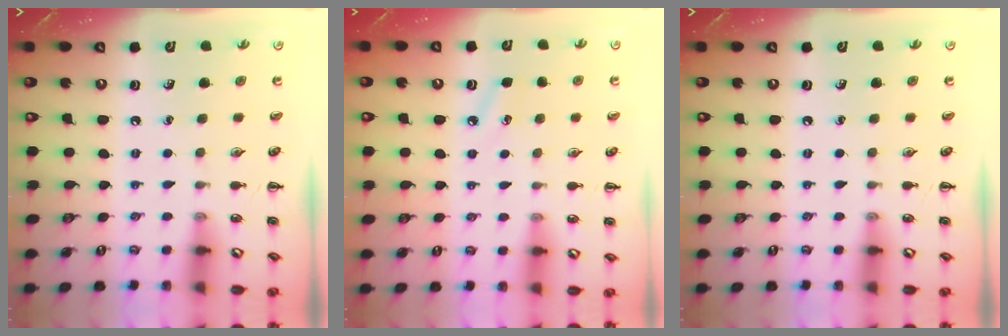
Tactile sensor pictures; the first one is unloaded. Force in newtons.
{"total": 4.0, "press": 3.8, "slide": 1.2}
{"total": 0.0}